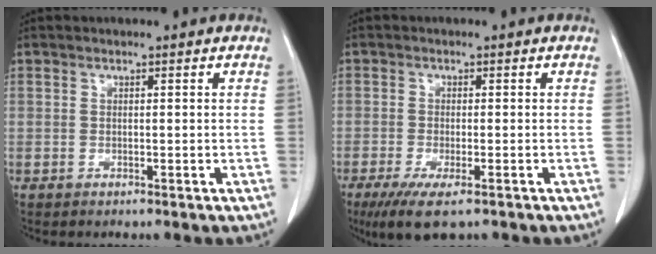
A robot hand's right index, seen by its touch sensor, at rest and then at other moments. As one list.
[{"total": 7.0, "force": [-4.6, 1.5, 5.0], "torque": [-0.083, -0.019, -0.072]}]